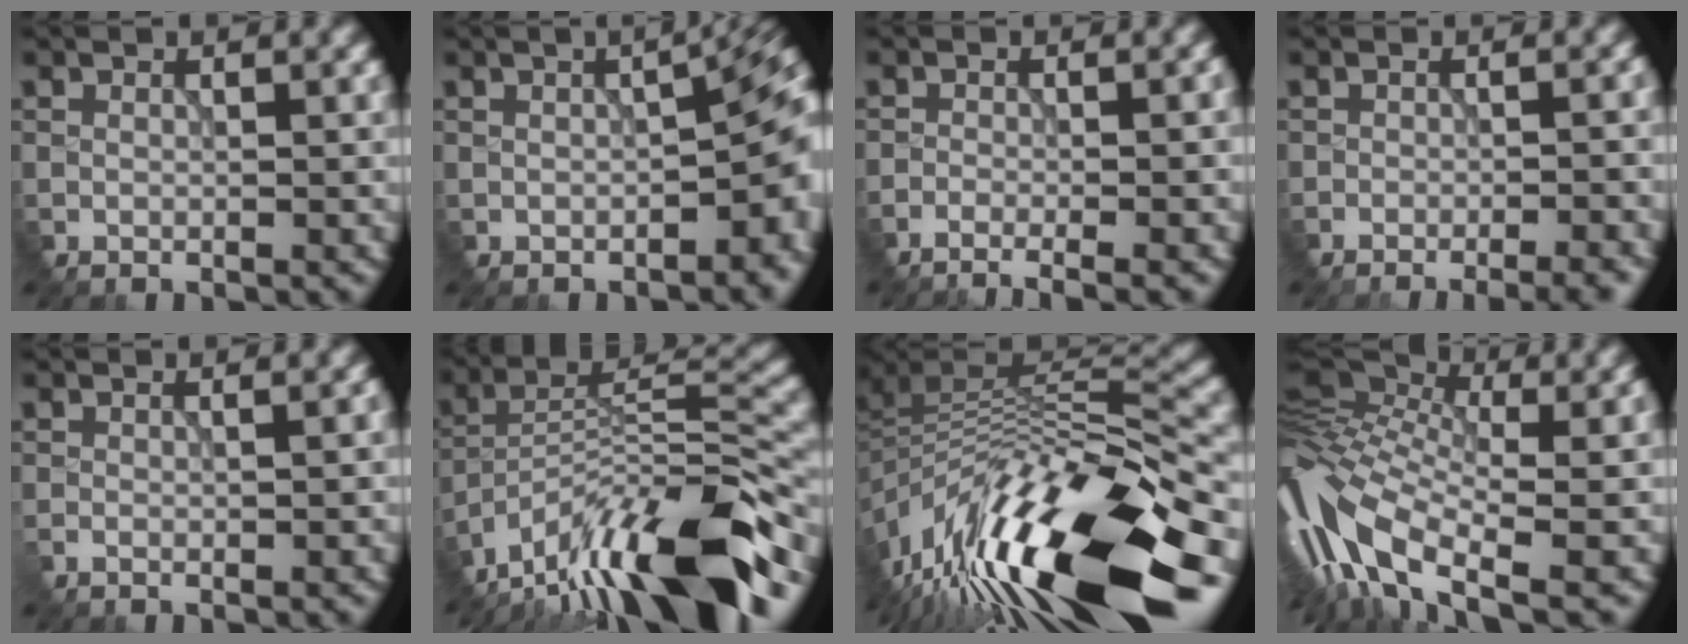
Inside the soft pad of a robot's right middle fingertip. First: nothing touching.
{"total": 8.8, "force": [-1.3, 3.9, 7.8], "torque": [-0.064, -0.007, -0.009]}
{"total": 4.0, "force": [-2.4, 1.1, 2.9], "torque": [-0.009, 0.007, -0.038]}
{"total": 4.7, "force": [-3.1, 1.3, 3.4], "torque": [-0.020, 0.007, -0.025]}
{"total": 1.5, "force": [-0.1, 0.6, 1.4], "torque": [-0.005, 0.005, -0.004]}
{"total": 14.9, "force": [-11.2, 3.1, 9.2], "torque": [-0.150, 0.024, -0.193]}
{"total": 15.0, "force": [-8.2, 5.2, 11.5], "torque": [-0.204, 0.016, -0.140]}
{"total": 12.8, "force": [-4.0, 5.0, 11.1], "torque": [-0.258, 0.010, -0.068]}